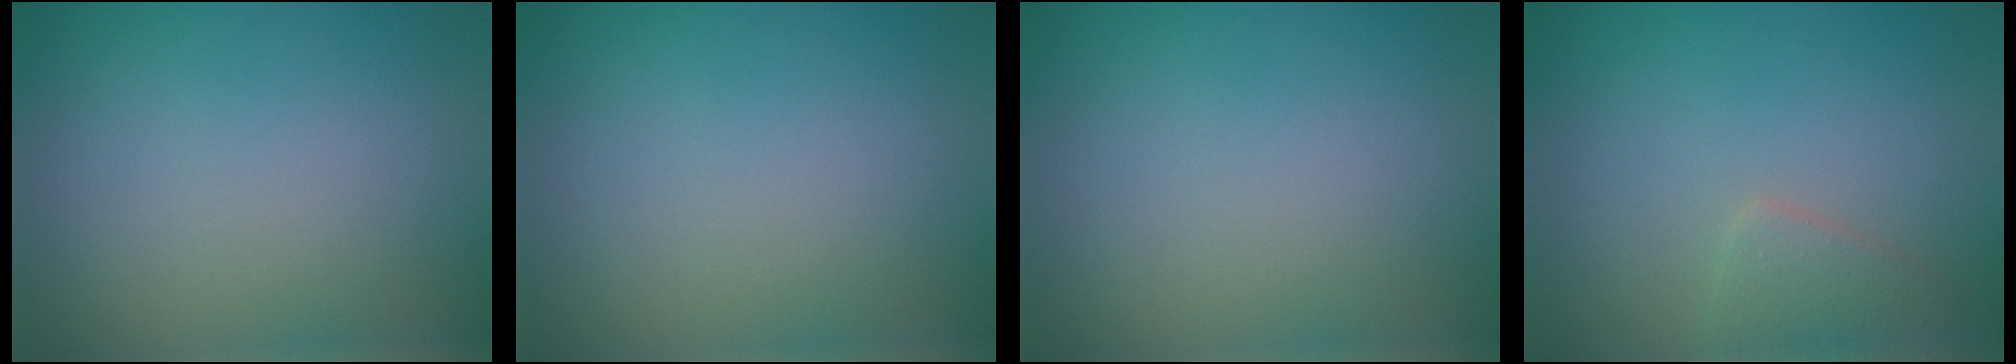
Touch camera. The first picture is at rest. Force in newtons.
{"total": 0.0}
{"total": 0.0}
{"total": 1.6, "press": 1.6, "slide": 0.0}